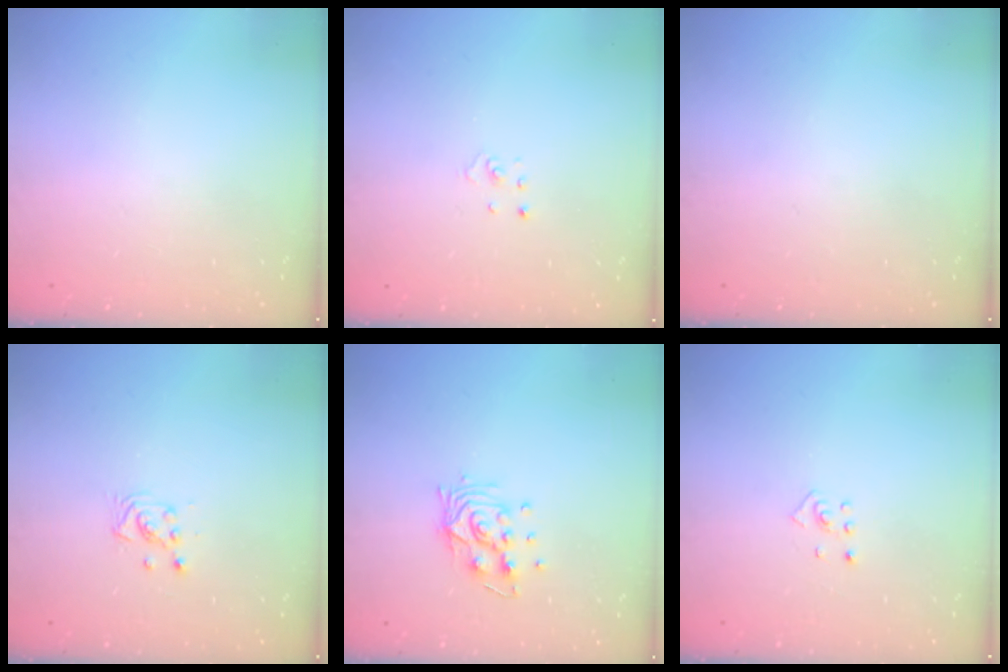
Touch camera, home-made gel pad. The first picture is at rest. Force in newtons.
{"total": 1.1, "press": 1.1, "slide": 0.1}
{"total": 0.0}
{"total": 3.0, "press": 2.9, "slide": 0.5}
{"total": 8.9, "press": 8.9, "slide": 0.7}
{"total": 2.0, "press": 1.9, "slide": 0.8}